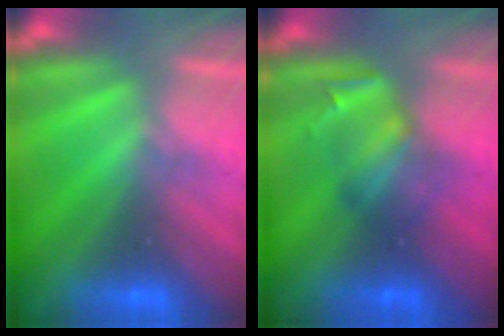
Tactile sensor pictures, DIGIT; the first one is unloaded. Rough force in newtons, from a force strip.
{"total": 2.4}